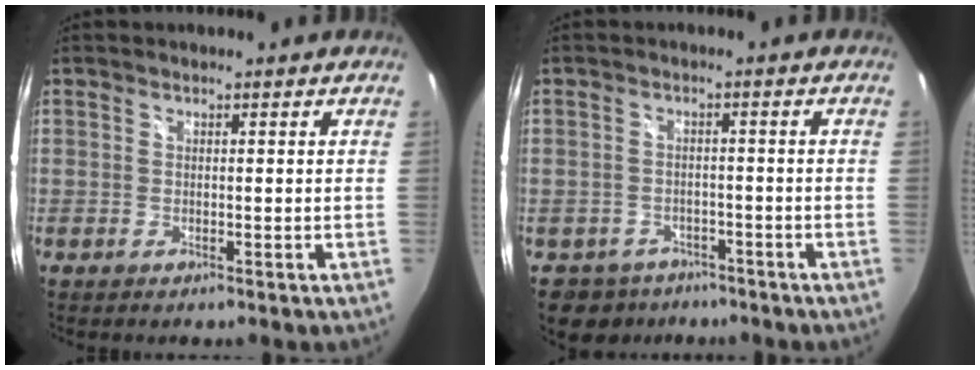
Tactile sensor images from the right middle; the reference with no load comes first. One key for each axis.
{"total": 5.9, "fx": -4.2, "fy": 4.1, "fz": 0.7, "tx": -0.028, "ty": 0.012, "tz": -0.060}